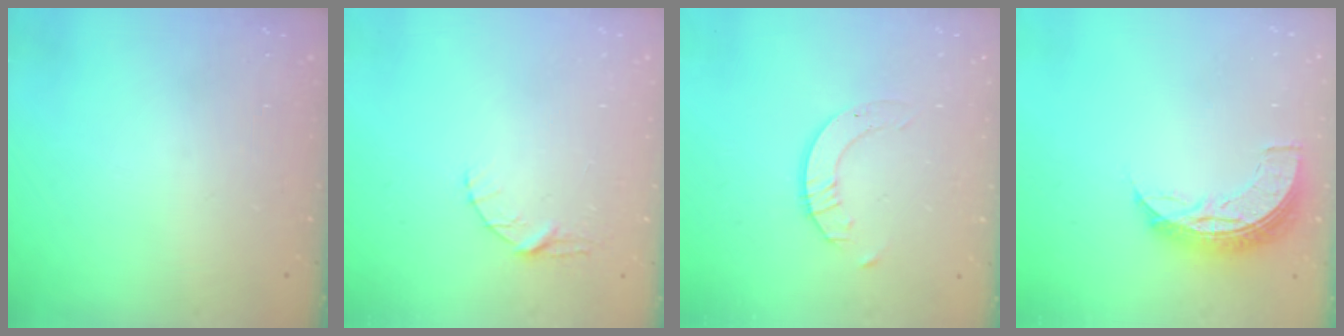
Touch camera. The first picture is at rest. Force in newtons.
{"total": 3.4, "press": 3.3, "slide": 0.5}
{"total": 2.0, "press": 2.0, "slide": 0.2}
{"total": 8.3, "press": 8.3, "slide": 0.4}